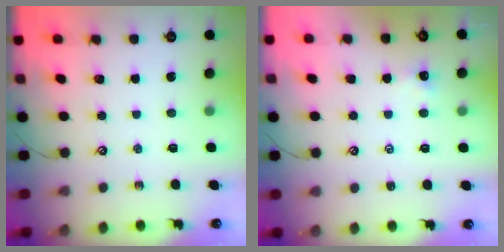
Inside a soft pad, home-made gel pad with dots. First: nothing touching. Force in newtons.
{"total": 0.0}